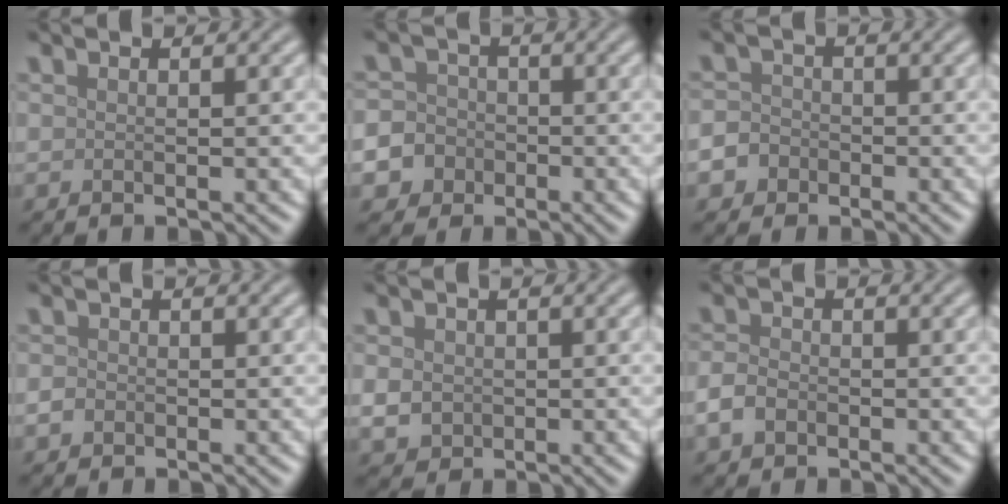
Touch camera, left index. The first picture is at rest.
{"total": 8.2, "force": [-3.7, 7.1, 1.6], "torque": [-0.037, -0.019, -0.092]}
{"total": 3.9, "force": [-1.9, 3.2, 1.0], "torque": [0.000, -0.004, -0.047]}
{"total": 1.1, "force": [-0.4, 0.9, 0.4], "torque": [-0.005, -0.001, -0.012]}
{"total": 2.3, "force": [-0.2, 2.1, 1.0], "torque": [-0.021, -0.004, -0.006]}
{"total": 2.4, "force": [-1.0, 1.7, 1.2], "torque": [-0.024, -0.001, -0.026]}